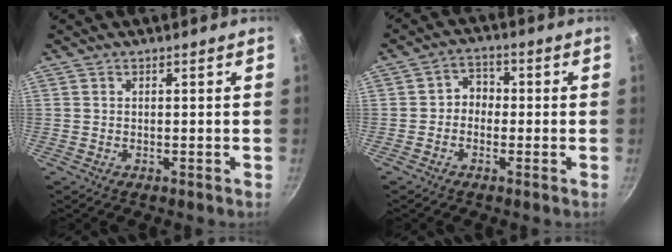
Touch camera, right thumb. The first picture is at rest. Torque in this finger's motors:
{"motor_torque": [-0.52, 0.42, 0.24, -0.30, -0.03]}